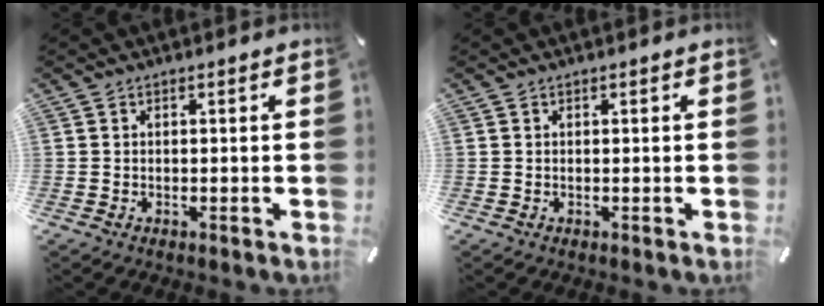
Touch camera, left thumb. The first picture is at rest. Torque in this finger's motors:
{"motor_torque": [0.00, 0.00, -0.02, -0.02, 0.00]}